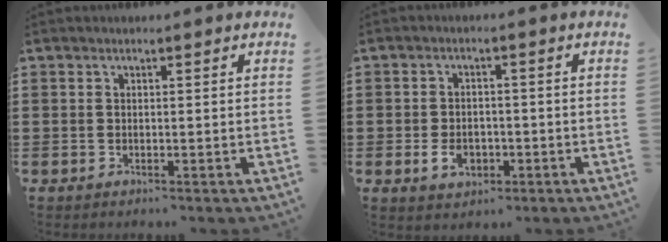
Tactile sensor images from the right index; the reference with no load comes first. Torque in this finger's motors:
{"motor_torque": [1.07, 1.07, 0.08, 0.04]}